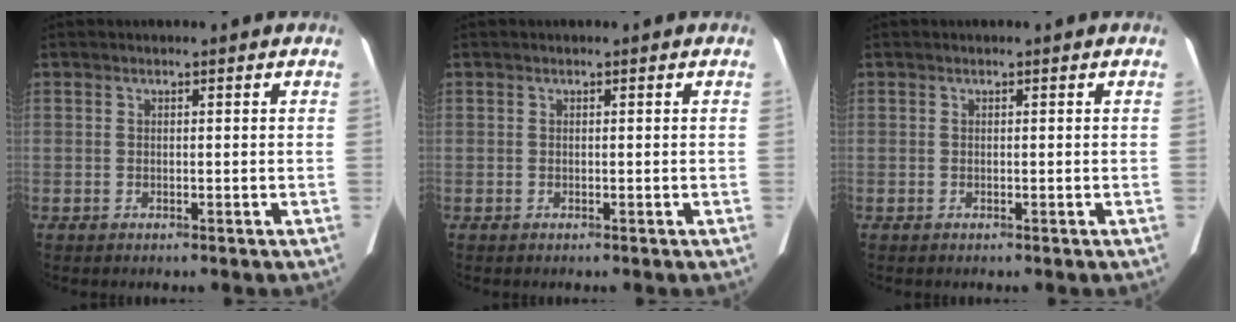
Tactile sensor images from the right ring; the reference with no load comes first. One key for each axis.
{"total": 0.0}
{"total": 0.0}